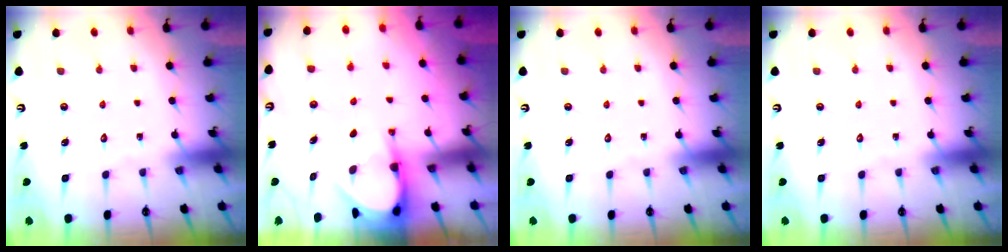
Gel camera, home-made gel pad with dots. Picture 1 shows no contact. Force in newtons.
{"total": 4.6, "press": 4.6, "slide": 0.3}
{"total": 0.0}
{"total": 0.0}